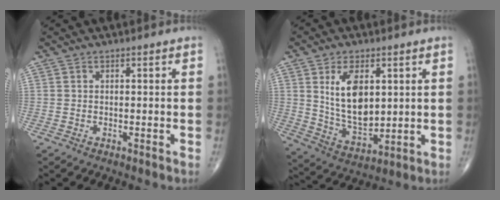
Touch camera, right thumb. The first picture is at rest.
{"total": 12.4, "force": [3.1, 7.1, 9.6], "torque": [-0.147, -0.023, 0.070]}